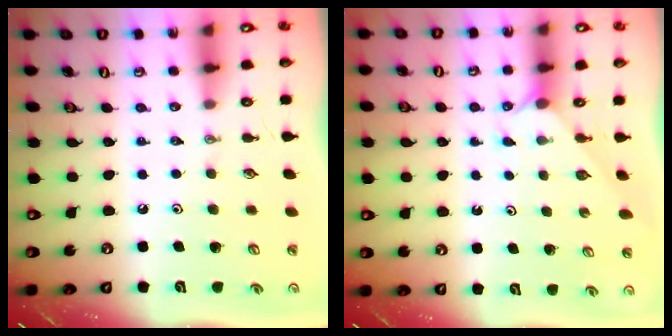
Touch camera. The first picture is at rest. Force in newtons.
{"total": 1.6, "press": 1.6, "slide": 0.3}